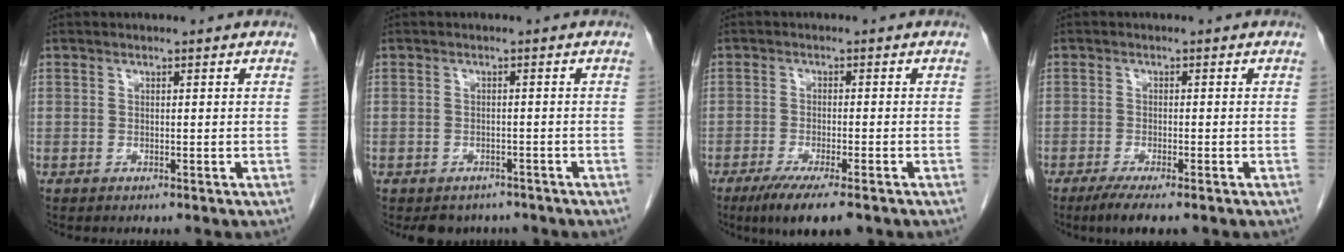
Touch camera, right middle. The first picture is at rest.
{"total": 4.5, "force": [-3.7, 2.4, 0.4], "torque": [0.005, 0.005, -0.048]}
{"total": 7.9, "force": [-5.5, 0.9, 5.6], "torque": [-0.086, -0.018, -0.084]}
{"total": 4.5, "force": [-3.2, 0.5, 3.2], "torque": [-0.053, -0.012, -0.051]}